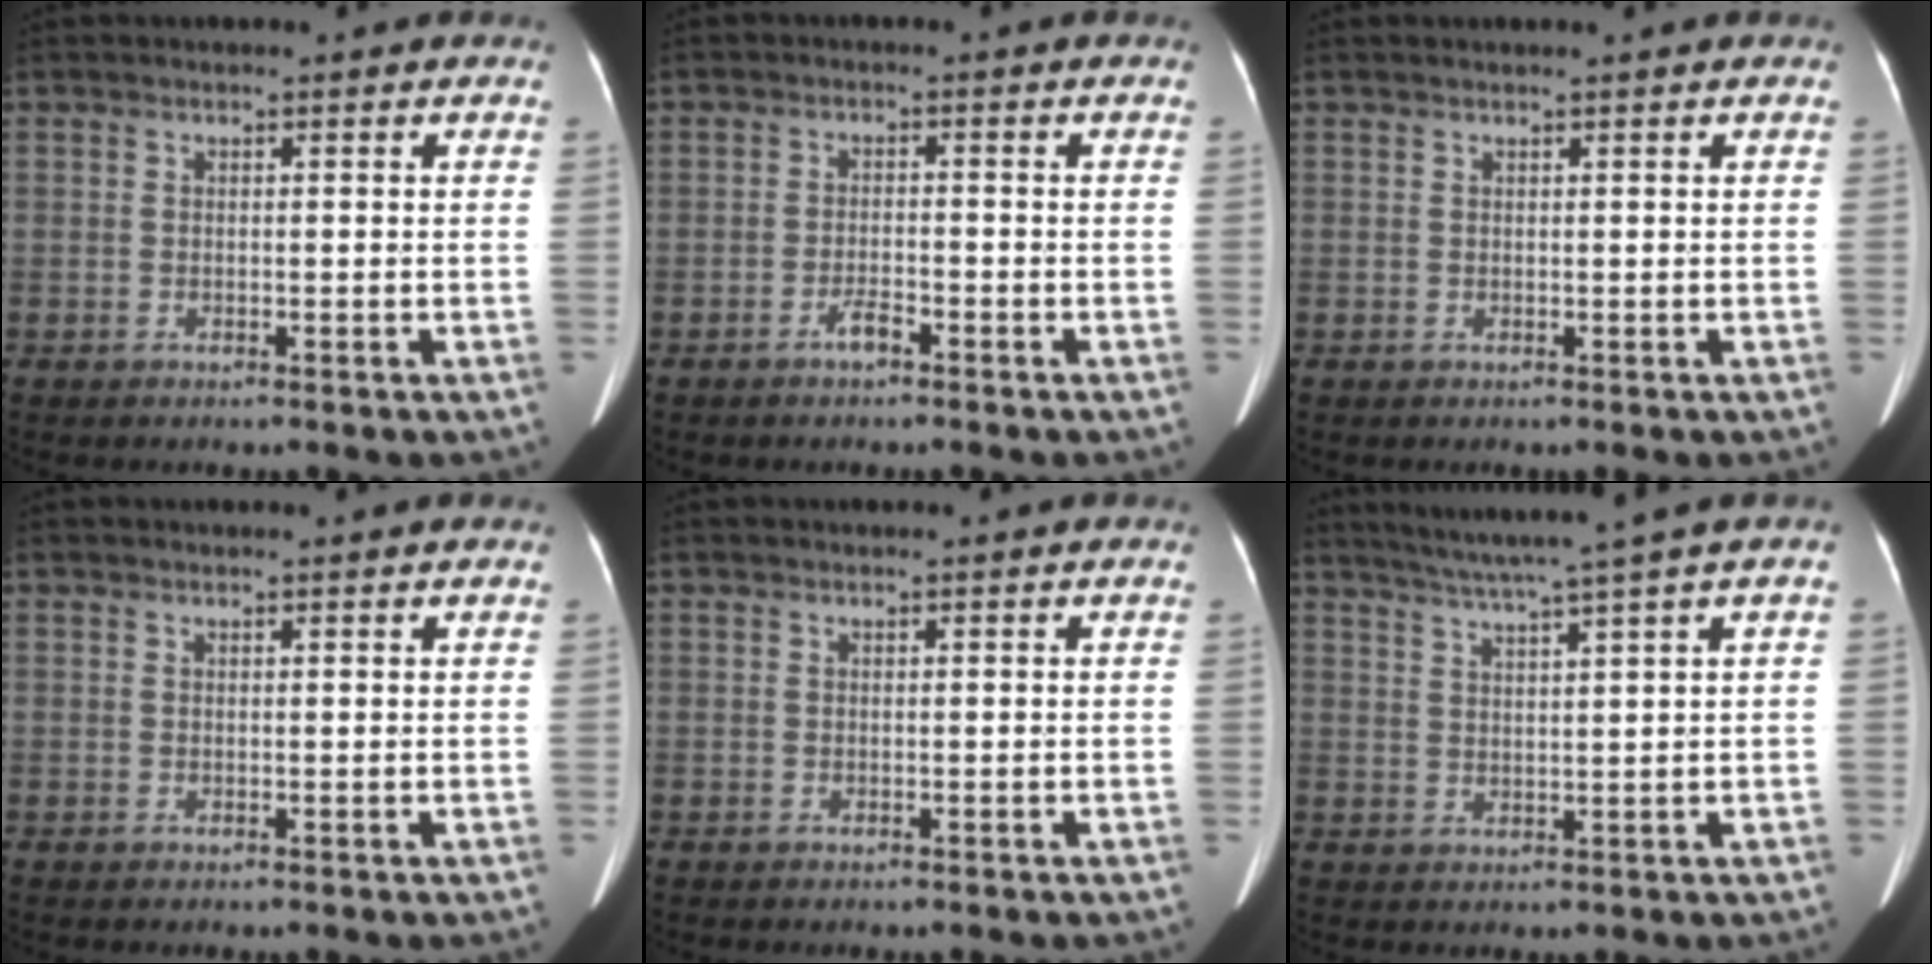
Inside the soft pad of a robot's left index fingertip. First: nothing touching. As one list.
[{"total": 2.1, "force": [-1.8, 0.4, 1.1], "torque": [-0.025, -0.005, -0.033]}, {"total": 0.5, "force": [-0.5, -0.2, 0.0], "torque": [-0.002, 0.007, 0.003]}, {"total": 1.3, "force": [1.2, -0.1, 0.5], "torque": [-0.008, 0.007, 0.014]}, {"total": 1.0, "force": [-1.0, -0.1, -0.3], "torque": [0.004, 0.000, -0.007]}, {"total": 6.5, "force": [4.5, -1.9, 4.2], "torque": [-0.071, 0.007, 0.076]}]